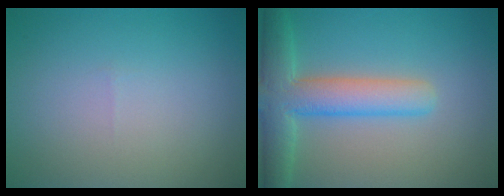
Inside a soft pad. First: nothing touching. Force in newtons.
{"total": 6.1, "press": 6.1, "slide": 0.6}